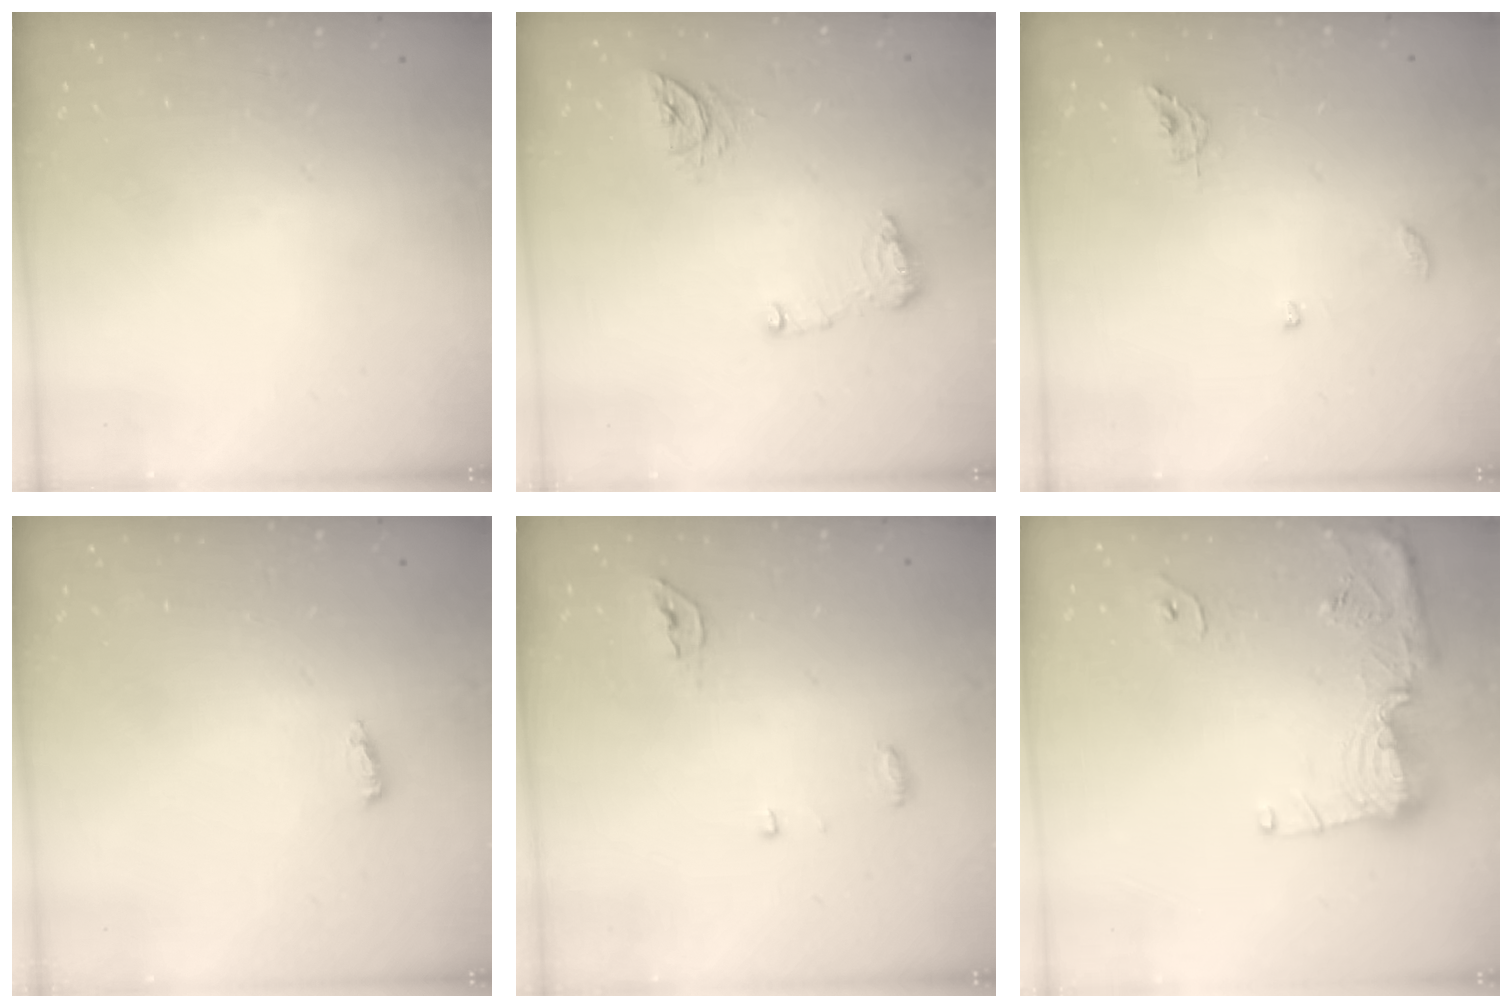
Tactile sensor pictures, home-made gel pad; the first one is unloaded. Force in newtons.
{"total": 8.9, "press": 8.9, "slide": 0.5}
{"total": 6.4, "press": 6.4, "slide": 0.1}
{"total": 2.7, "press": 2.5, "slide": 1.0}
{"total": 4.3, "press": 4.2, "slide": 1.0}
{"total": 13.8, "press": 13.8, "slide": 1.3}